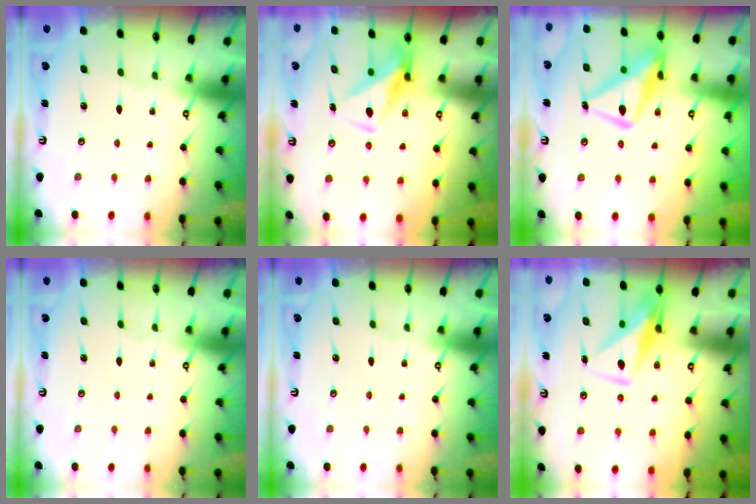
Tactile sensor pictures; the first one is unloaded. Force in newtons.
{"total": 8.4, "press": 8.3, "slide": 0.9}
{"total": 15.6, "press": 15.5, "slide": 1.3}
{"total": 0.0}
{"total": 0.0}
{"total": 8.0, "press": 7.9, "slide": 0.9}